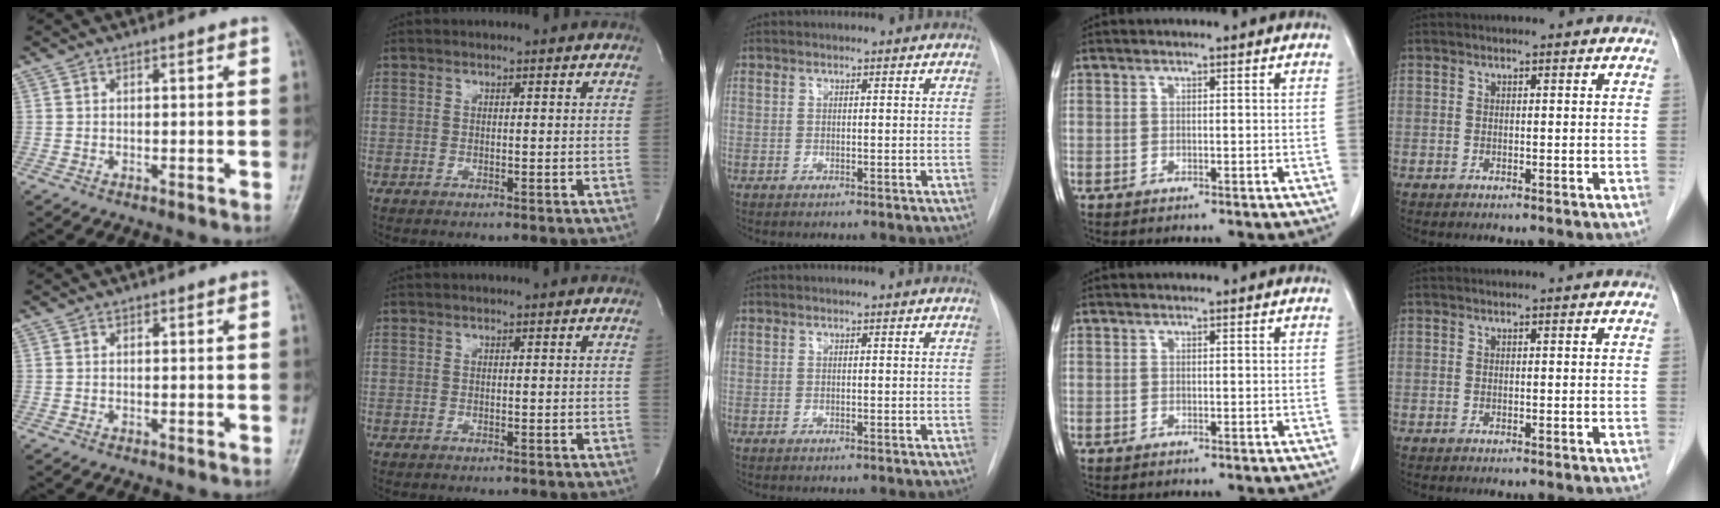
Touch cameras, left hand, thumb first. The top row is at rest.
{}